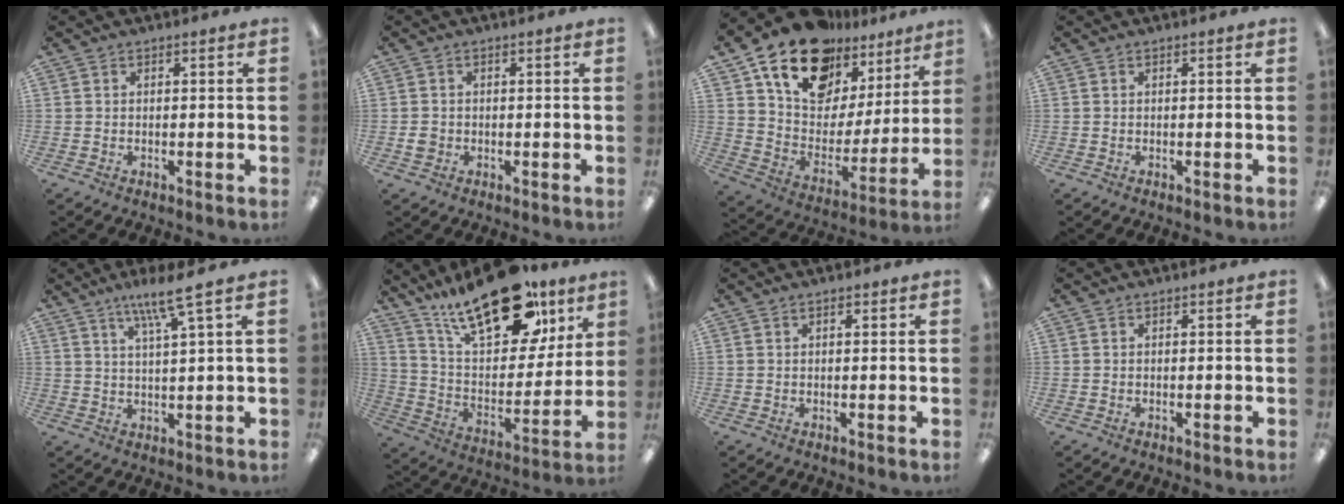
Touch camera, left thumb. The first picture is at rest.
{"total": 2.0, "force": [-0.4, 1.9, 0.3], "torque": [-0.006, 0.005, -0.008]}
{"total": 18.8, "force": [13.8, 10.6, 7.0], "torque": [-0.143, -0.090, 0.251]}
{"total": 0.0}
{"total": 7.6, "force": [5.2, 0.4, 5.5], "torque": [-0.105, -0.019, 0.085]}
{"total": 25.7, "force": [17.5, 11.3, 15.1], "torque": [-0.235, -0.095, 0.298]}
{"total": 0.6, "force": [0.4, 0.4, 0.1], "torque": [-0.004, 0.002, 0.007]}
{"total": 0.0}